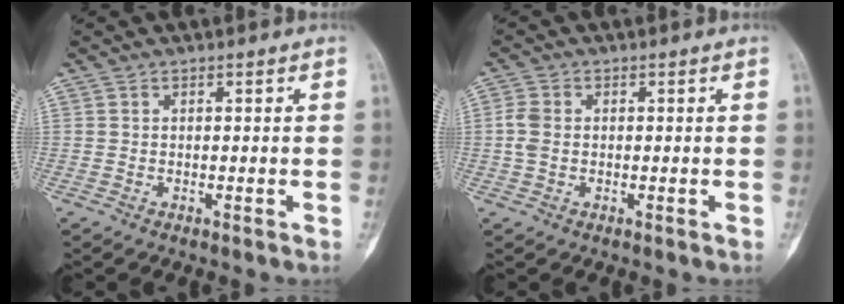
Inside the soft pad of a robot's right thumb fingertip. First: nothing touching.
{"total": 3.1, "force": [-0.1, 2.2, 2.1], "torque": [-0.054, 0.005, -0.006]}